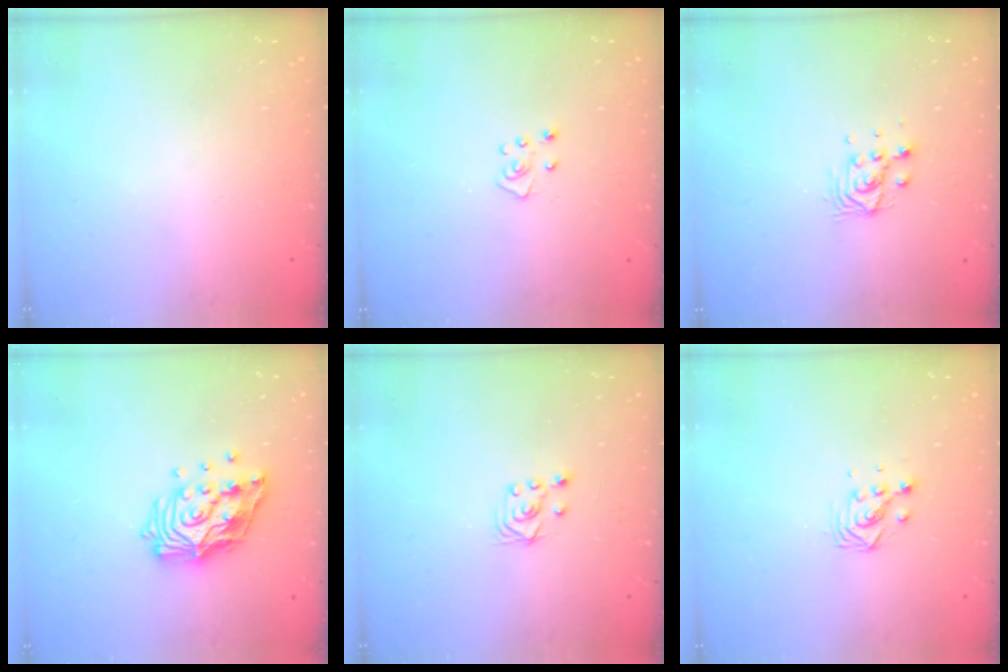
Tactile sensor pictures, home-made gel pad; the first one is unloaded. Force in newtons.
{"total": 4.2, "press": 4.1, "slide": 0.3}
{"total": 6.4, "press": 6.4, "slide": 0.2}
{"total": 15.4, "press": 15.3, "slide": 2.1}
{"total": 2.8, "press": 2.6, "slide": 1.1}
{"total": 3.3, "press": 3.3, "slide": 0.2}